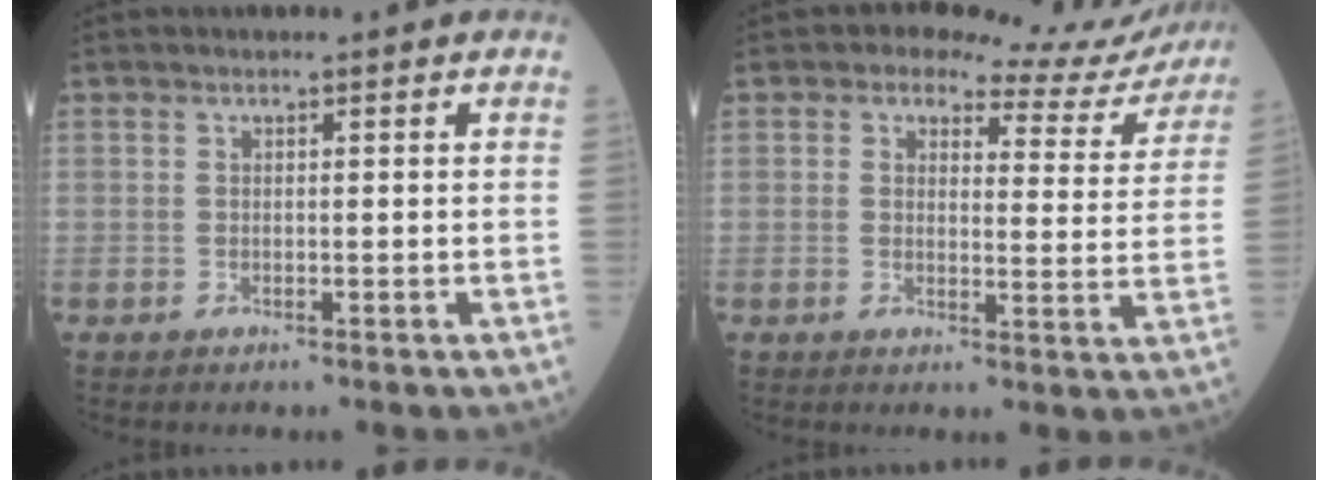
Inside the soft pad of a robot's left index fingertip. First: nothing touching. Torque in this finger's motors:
{"motor_torque": [0.77, -1.25, 0.20, 0.01]}